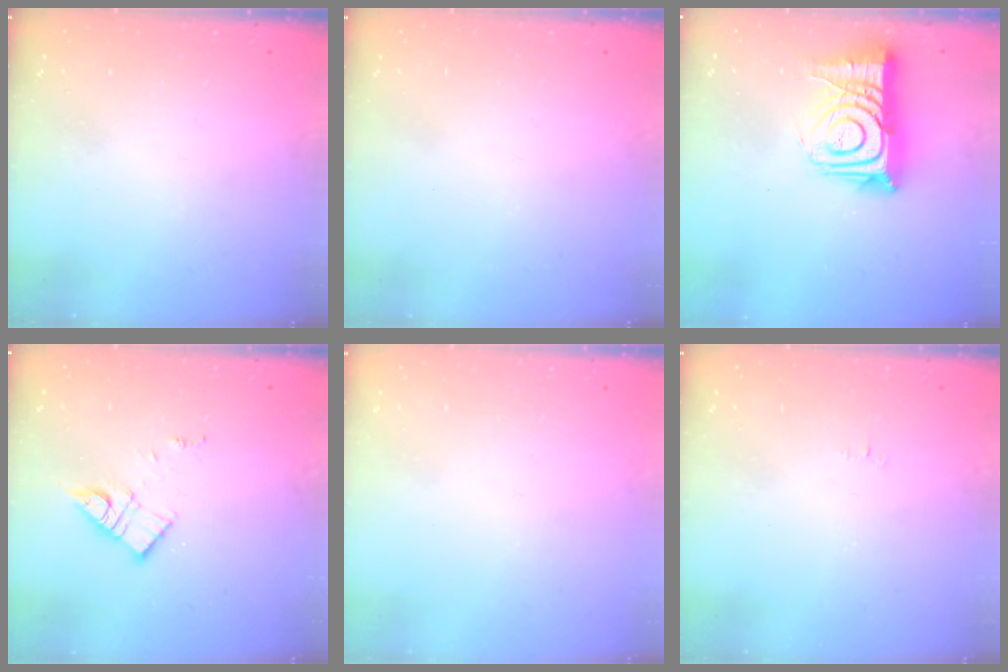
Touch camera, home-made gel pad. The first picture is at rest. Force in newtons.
{"total": 1.7, "press": 1.6, "slide": 0.1}
{"total": 14.4, "press": 14.4, "slide": 1.1}
{"total": 10.4, "press": 10.4, "slide": 0.6}
{"total": 1.6, "press": 1.6, "slide": 0.1}
{"total": 2.5, "press": 2.5, "slide": 0.3}